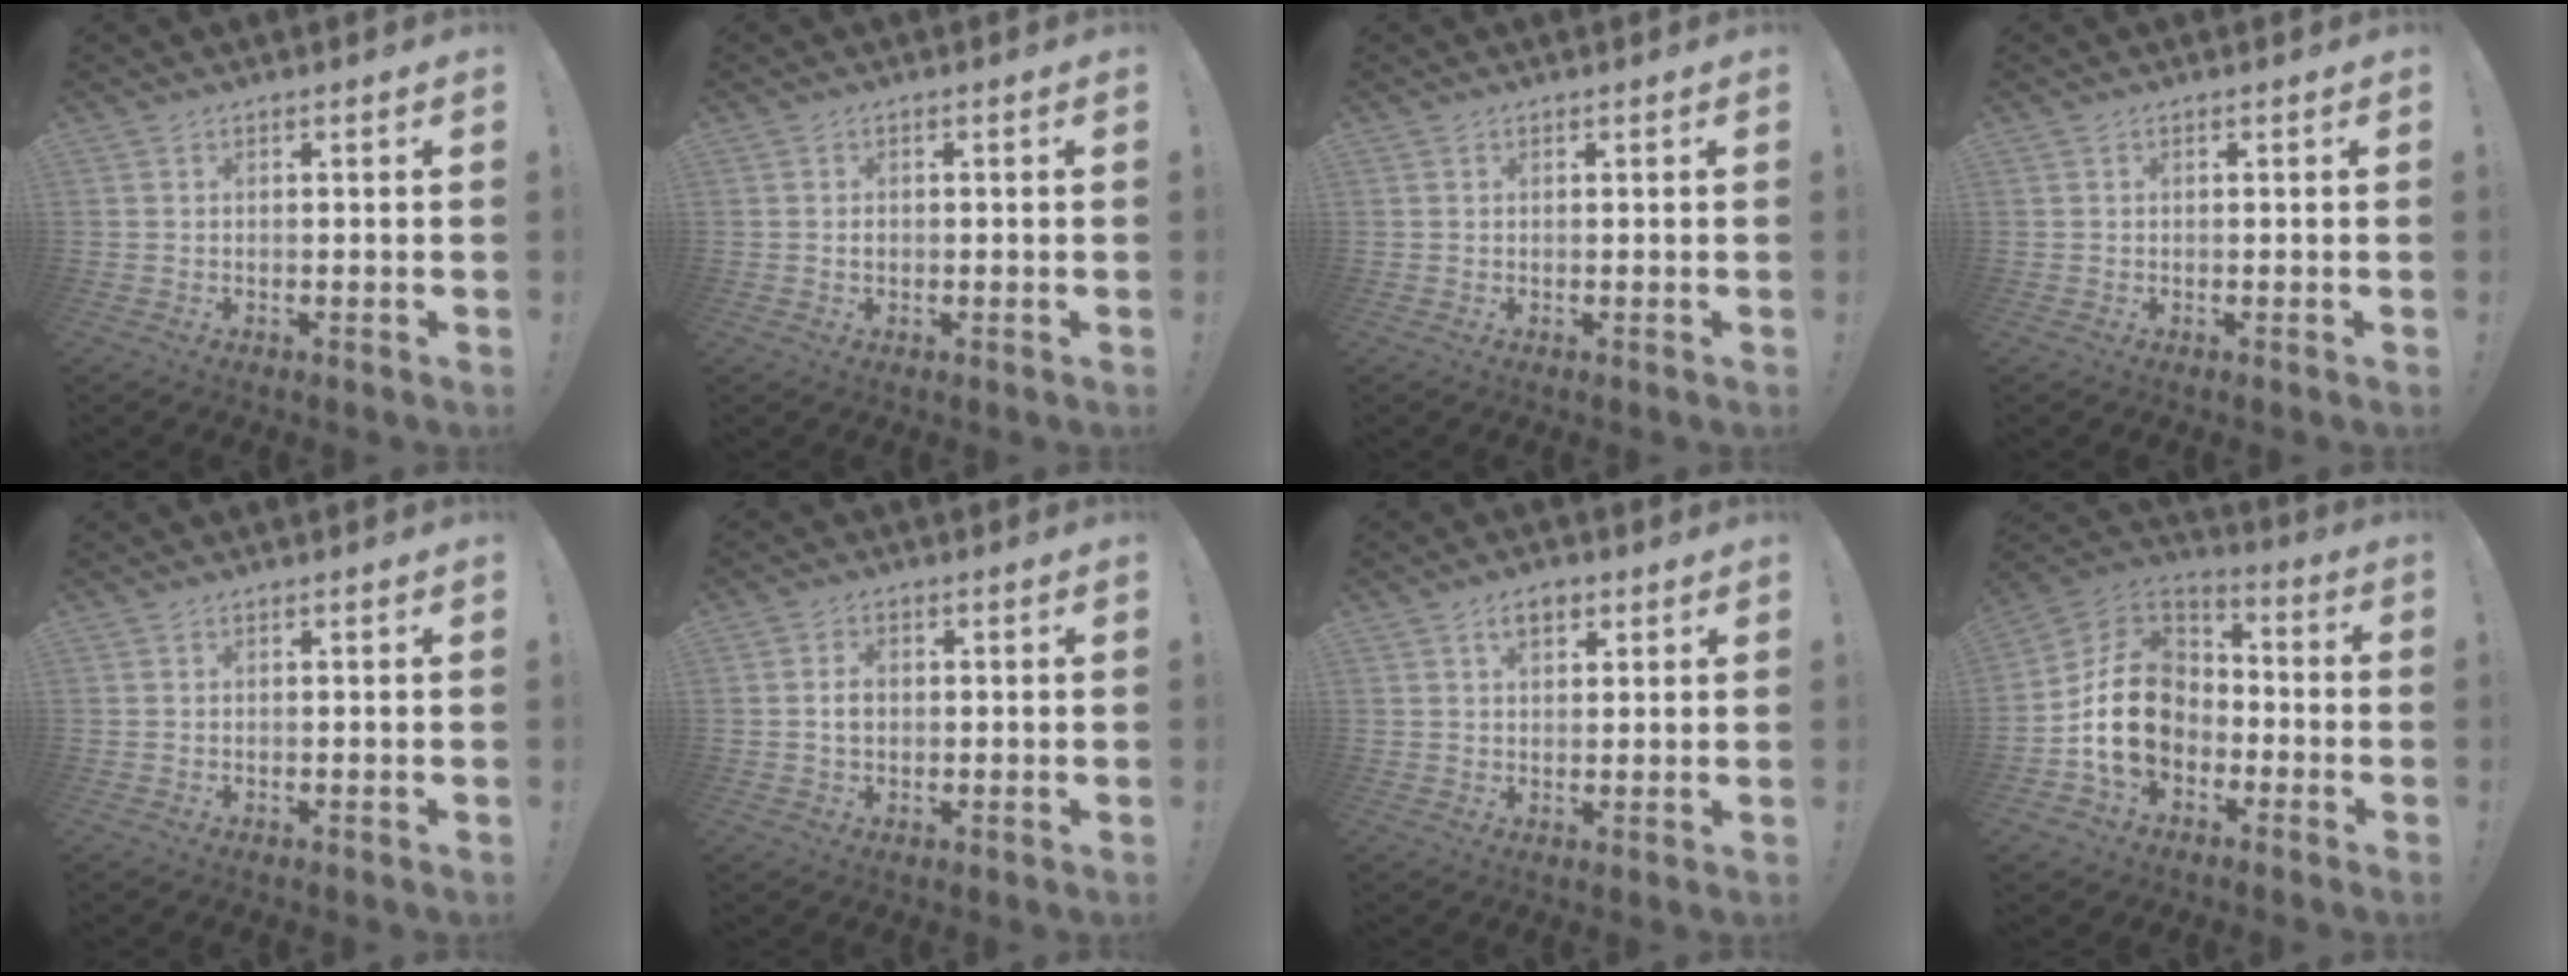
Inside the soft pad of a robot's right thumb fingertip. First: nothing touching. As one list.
[{"total": 0.9, "force": [-0.2, 0.7, 0.4], "torque": [-0.001, -0.001, -0.006]}, {"total": 0.0}, {"total": 0.0}, {"total": 0.0}, {"total": 3.6, "force": [0.2, 2.7, 2.4], "torque": [-0.025, -0.002, 0.000]}, {"total": 4.5, "force": [2.2, 2.7, 2.7], "torque": [-0.032, 0.000, 0.036]}, {"total": 18.4, "force": [-3.5, 14.0, 11.3], "torque": [-0.198, 0.033, -0.049]}]